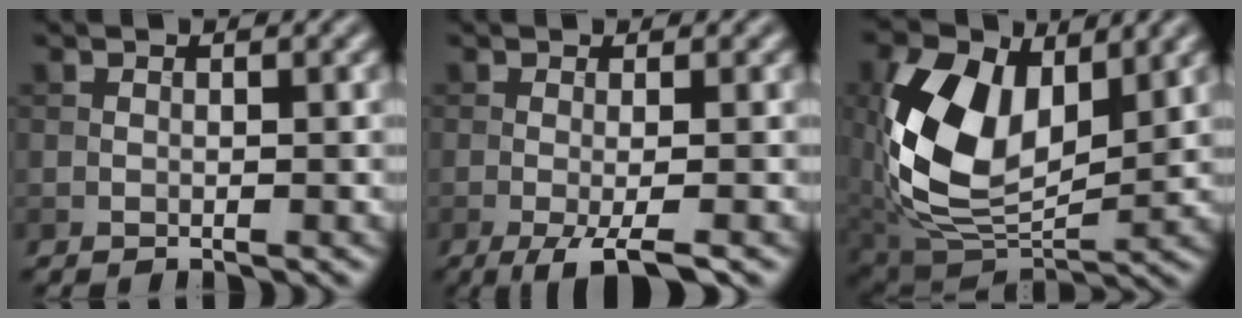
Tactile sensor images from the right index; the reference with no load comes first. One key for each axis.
{"total": 3.9, "fx": -1.6, "fy": 0.7, "fz": 3.5, "tx": -0.055, "ty": 0.001, "tz": -0.035}
{"total": 11.9, "fx": 2.4, "fy": 7.3, "fz": 9.1, "tx": -0.194, "ty": -0.002, "tz": 0.038}